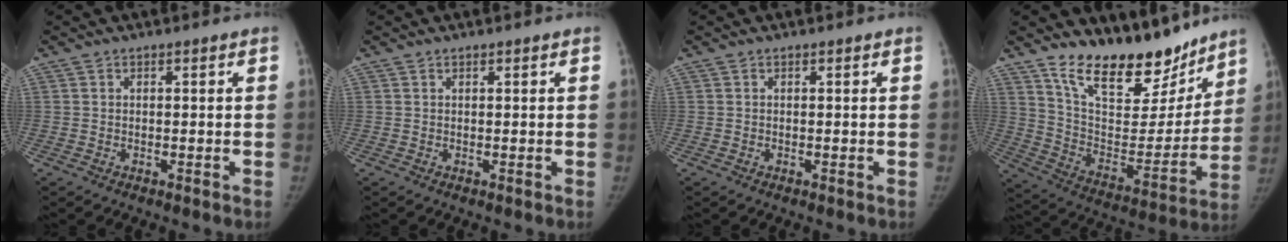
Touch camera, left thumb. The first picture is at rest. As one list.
[{"total": 0.0}, {"total": 0.0}, {"total": 22.3, "force": [17.3, 9.2, 10.5], "torque": [-0.108, -0.105, 0.286]}]